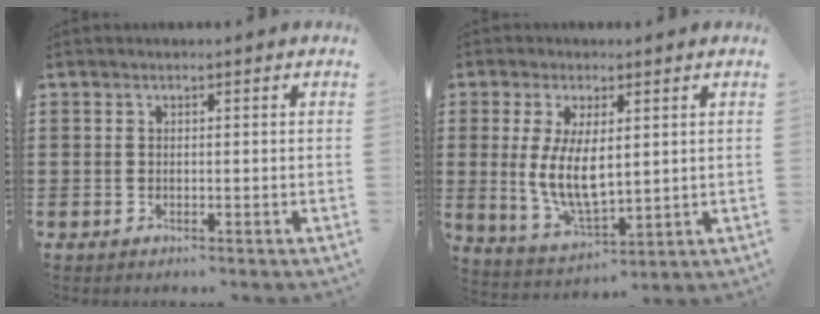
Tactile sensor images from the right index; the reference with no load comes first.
{"total": 8.0, "force": [0.7, 3.7, 7.1], "torque": [-0.144, -0.004, 0.010]}